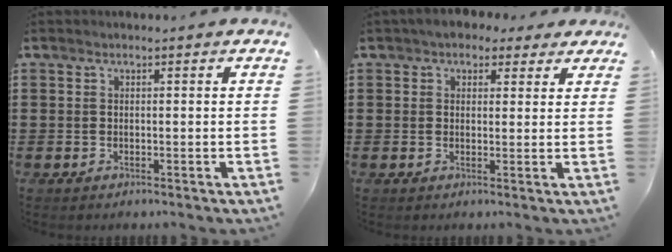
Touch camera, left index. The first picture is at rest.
{"total": 3.3, "force": [2.2, 2.2, 1.0], "torque": [-0.023, 0.007, 0.039]}